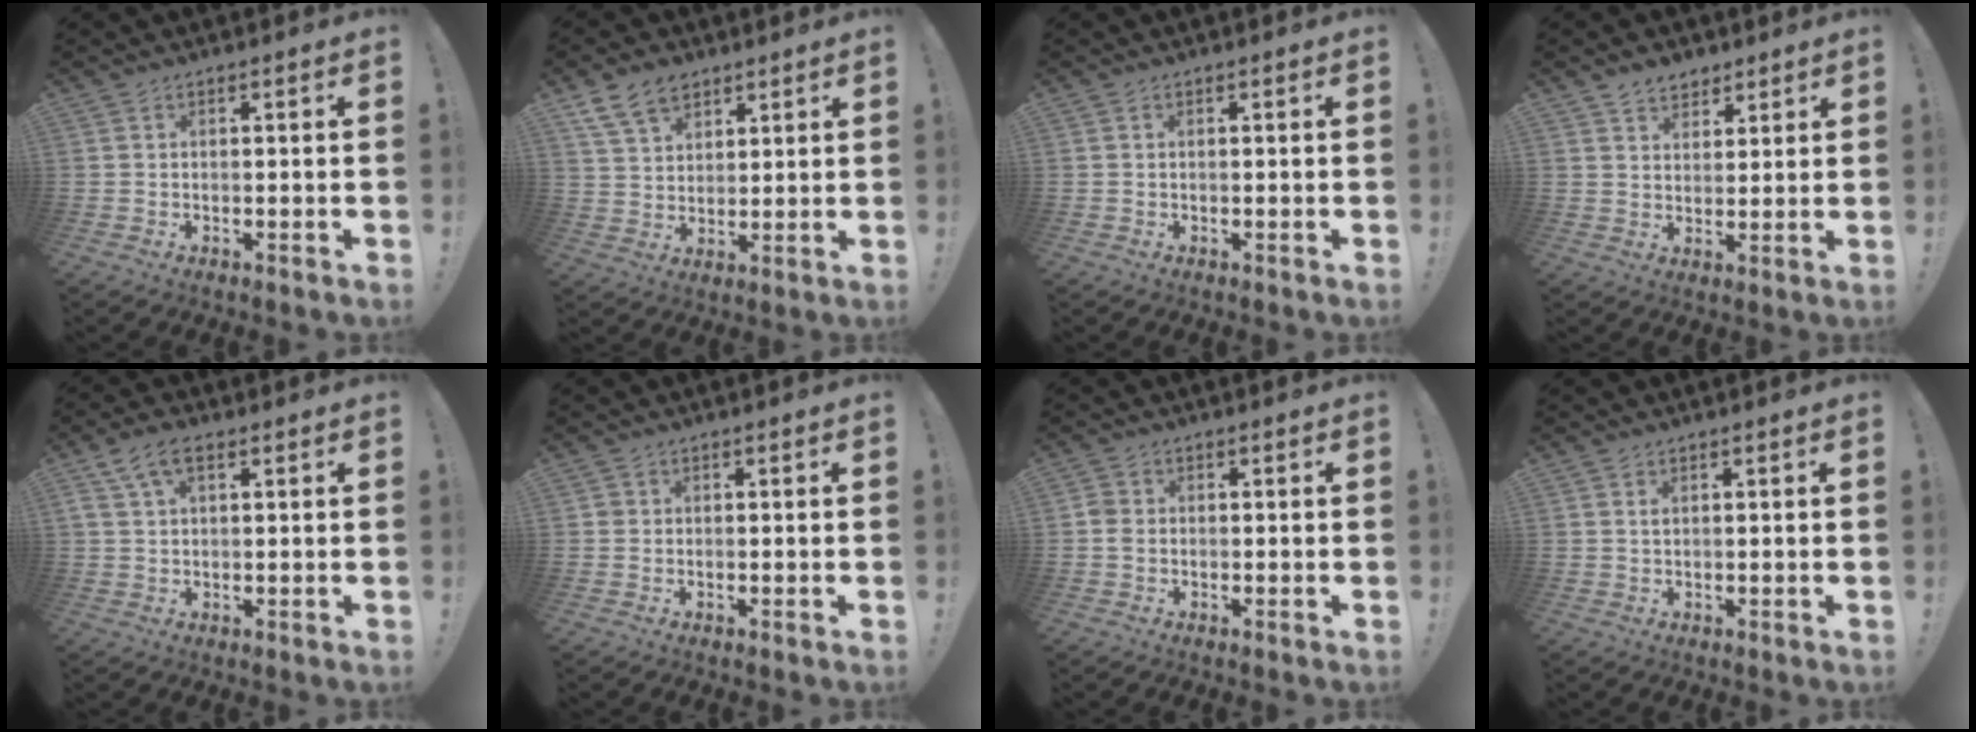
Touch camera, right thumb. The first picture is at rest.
{"total": 10.6, "force": [6.6, 7.1, 4.3], "torque": [-0.068, -0.032, 0.129]}
{"total": 0.0}
{"total": 5.6, "force": [4.2, 3.6, 0.7], "torque": [-0.003, -0.027, 0.078]}
{"total": 7.0, "force": [3.1, 3.9, 5.0], "torque": [-0.093, 0.006, 0.062]}
{"total": 1.2, "force": [0.1, 1.2, 0.3], "torque": [-0.005, 0.005, 0.002]}
{"total": 2.5, "force": [-0.7, 2.1, 1.2], "torque": [-0.013, 0.007, -0.013]}
{"total": 0.5, "force": [0.3, 0.3, 0.4], "torque": [0.000, -0.004, 0.005]}